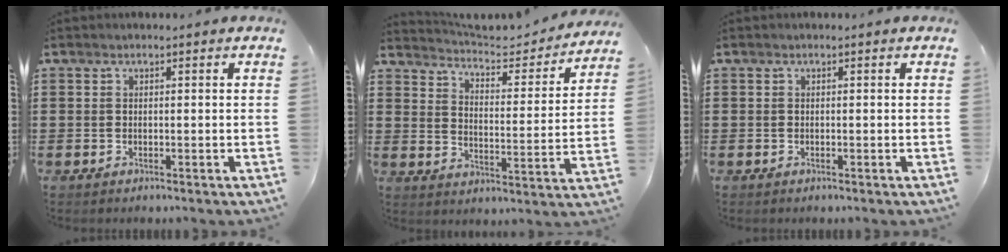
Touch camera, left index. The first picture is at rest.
{"total": 4.5, "force": [4.4, 0.4, 0.8], "torque": [-0.034, -0.037, 0.068]}
{"total": 0.0}